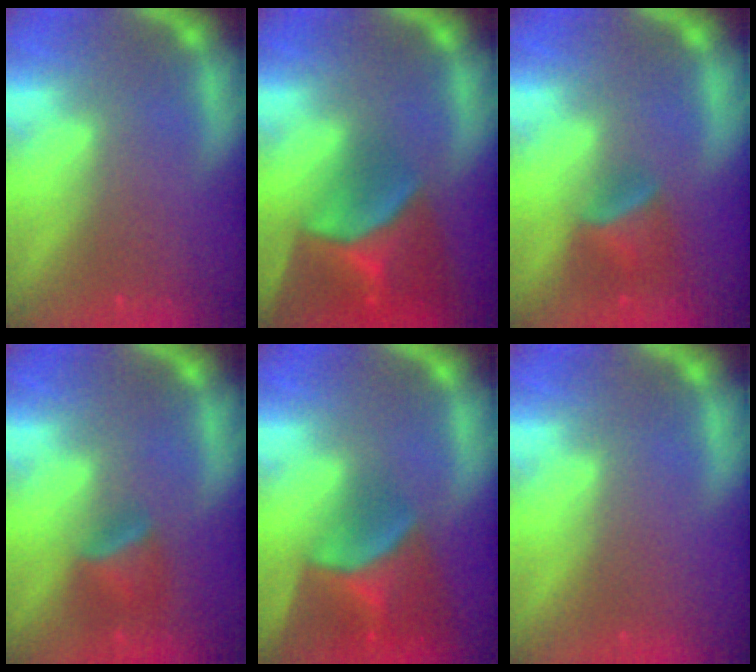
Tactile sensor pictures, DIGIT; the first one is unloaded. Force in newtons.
{"total": 9.9}
{"total": 3.4}
{"total": 2.9}
{"total": 7.9}
{"total": 0.0}